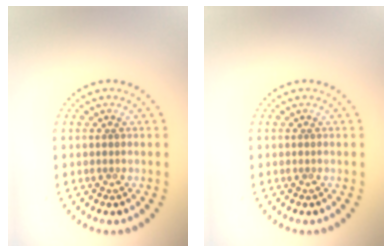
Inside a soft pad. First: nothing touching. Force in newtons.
{"total": 0.0}